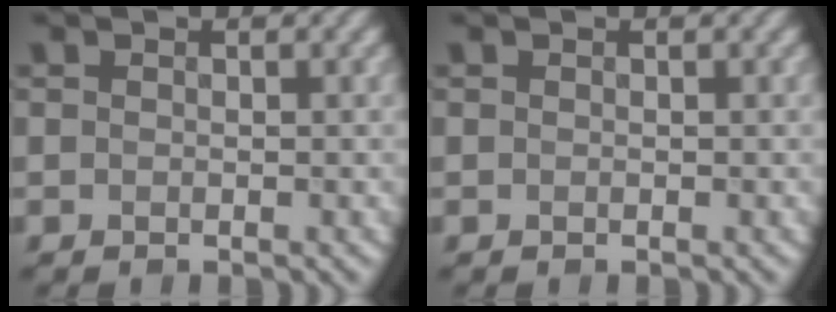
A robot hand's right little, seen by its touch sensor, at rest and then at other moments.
{"total": 0.0}